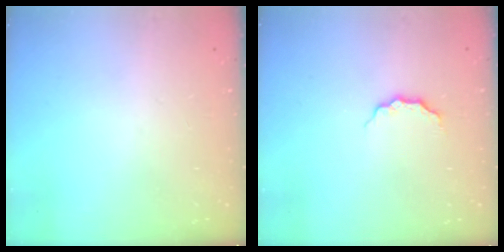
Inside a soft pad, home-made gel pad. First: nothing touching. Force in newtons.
{"total": 2.7, "press": 2.6, "slide": 0.3}